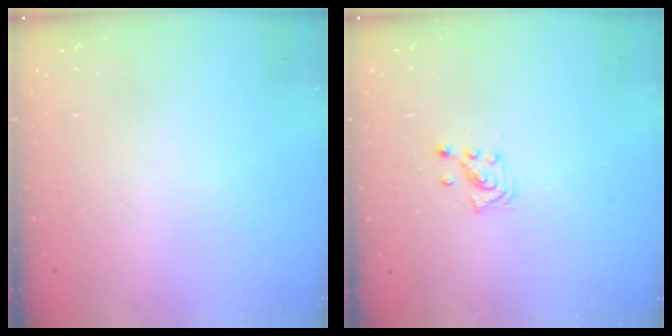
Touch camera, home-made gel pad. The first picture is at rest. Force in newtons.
{"total": 2.0, "press": 1.9, "slide": 0.8}